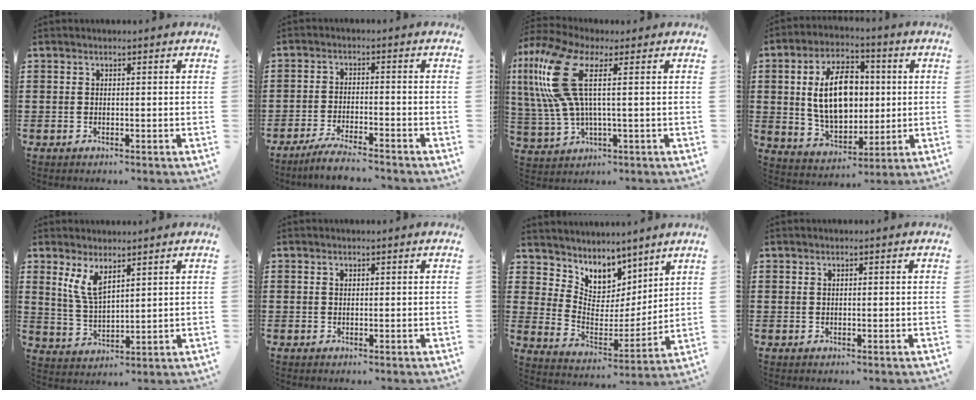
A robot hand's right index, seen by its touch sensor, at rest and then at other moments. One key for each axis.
{"total": 4.0, "fx": -3.8, "fy": -0.2, "fz": 1.3, "tx": -0.030, "ty": -0.005, "tz": -0.075}
{"total": 12.6, "fx": 2.9, "fy": 4.0, "fz": 11.6, "tx": -0.292, "ty": -0.019, "tz": 0.038}
{"total": 12.5, "fx": 1.4, "fy": 7.6, "fz": 9.8, "tx": -0.187, "ty": 0.012, "tz": 0.021}
{"total": 5.7, "fx": 3.2, "fy": 2.1, "fz": 4.1, "tx": -0.097, "ty": -0.004, "tz": 0.057}
{"total": 0.0}
{"total": 7.0, "fx": 5.9, "fy": 3.8, "fz": -0.2, "tx": -0.038, "ty": -0.060, "tz": 0.107}
{"total": 0.6, "fx": 0.4, "fy": 0.3, "fz": 0.4, "tx": -0.008, "ty": 0.003, "tz": 0.007}